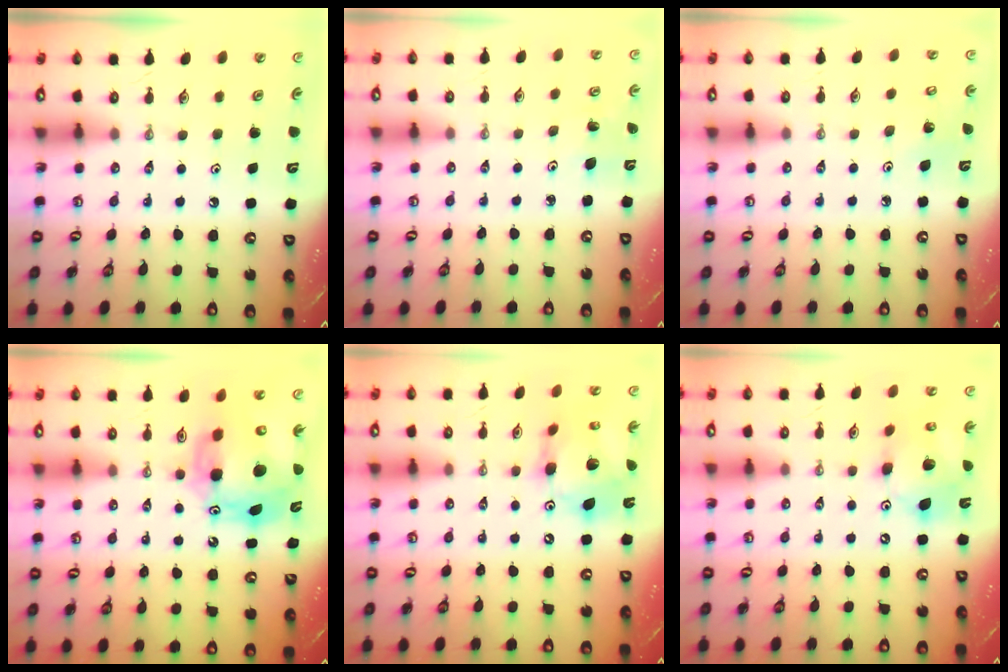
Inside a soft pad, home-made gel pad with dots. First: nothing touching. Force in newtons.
{"total": 3.5, "press": 3.5, "slide": 0.1}
{"total": 2.9, "press": 2.8, "slide": 1.0}
{"total": 13.8, "press": 13.8, "slide": 1.2}
{"total": 14.8, "press": 14.7, "slide": 1.6}
{"total": 13.3, "press": 13.0, "slide": 2.5}